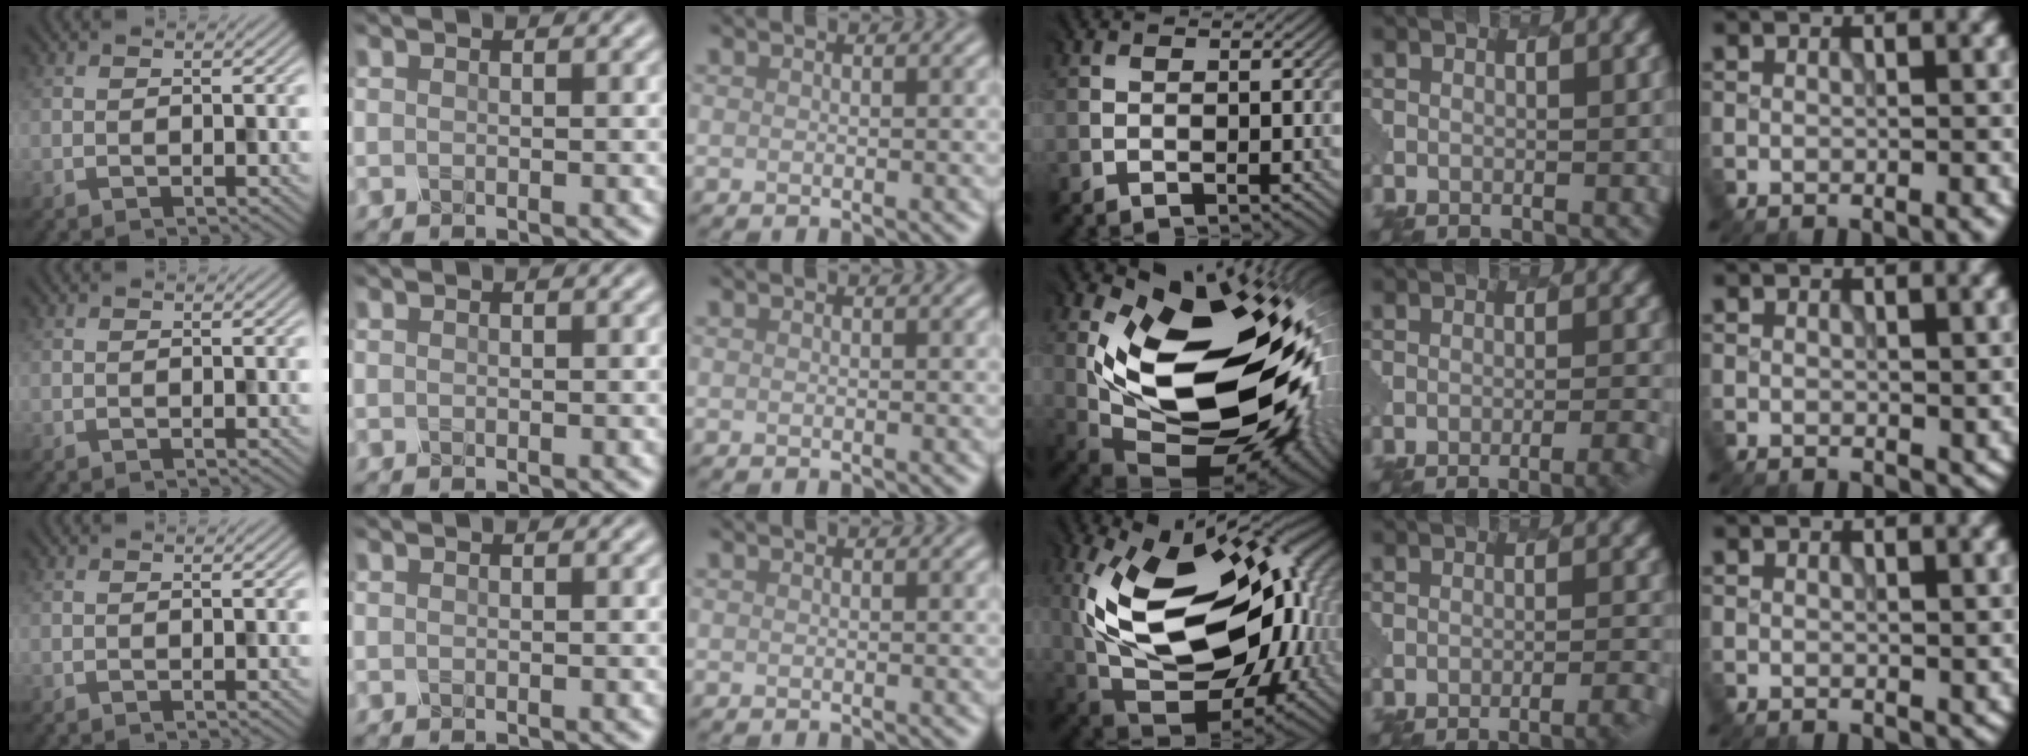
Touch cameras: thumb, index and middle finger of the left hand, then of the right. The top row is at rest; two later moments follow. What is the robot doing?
{"motion": "dispense", "object": "toothpaste"}